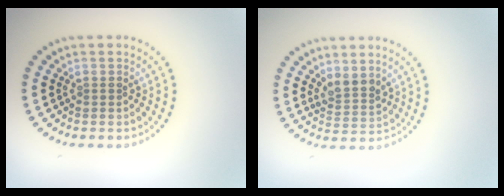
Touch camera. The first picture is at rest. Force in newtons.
{"total": 2.2, "press": 1.9, "slide": 1.2}